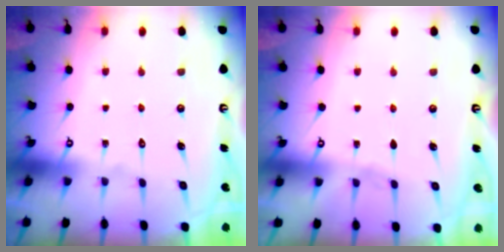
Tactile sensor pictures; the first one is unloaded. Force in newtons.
{"total": 2.9, "press": 2.9, "slide": 0.4}